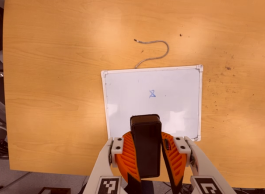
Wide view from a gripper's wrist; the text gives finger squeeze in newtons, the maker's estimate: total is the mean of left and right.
{"total": 11.0, "left": 9.8, "right": 12.2}